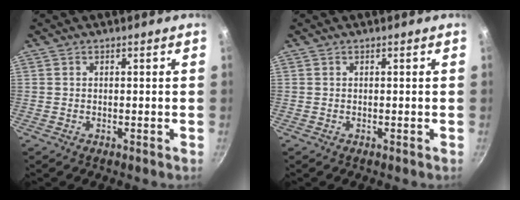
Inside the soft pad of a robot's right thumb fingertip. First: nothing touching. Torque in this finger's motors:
{"motor_torque": [0.02, 0.01, 0.02, 0.04, 0.02]}